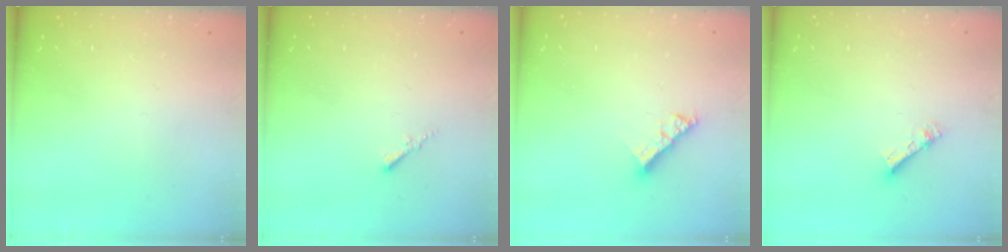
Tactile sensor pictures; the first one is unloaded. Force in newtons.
{"total": 0.0}
{"total": 6.6, "press": 6.6, "slide": 0.6}
{"total": 4.4, "press": 4.4, "slide": 0.2}